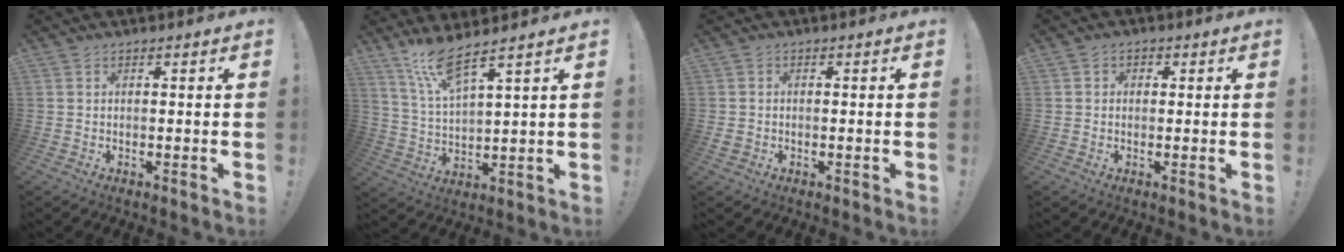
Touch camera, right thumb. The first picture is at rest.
{"total": 9.5, "force": [7.6, 1.1, 5.7], "torque": [-0.115, -0.037, 0.132]}
{"total": 1.6, "force": [-0.6, 1.3, 0.8], "torque": [-0.017, 0.005, -0.008]}
{"total": 1.9, "force": [-0.2, 1.7, 0.9], "torque": [-0.013, 0.006, -0.003]}